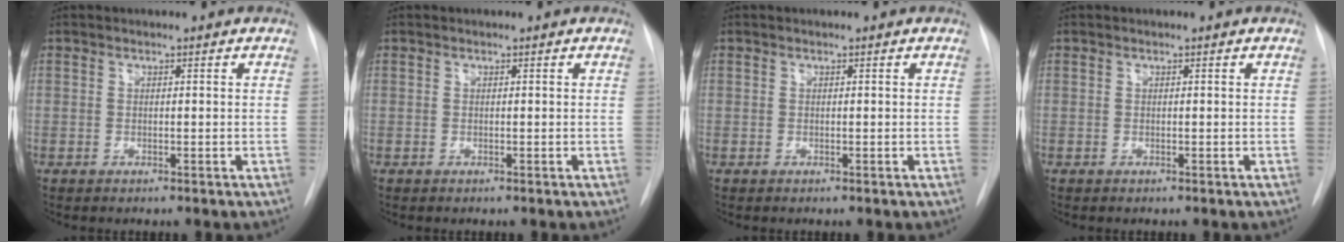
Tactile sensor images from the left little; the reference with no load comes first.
{"total": 0.0}
{"total": 0.0}
{"total": 0.0}